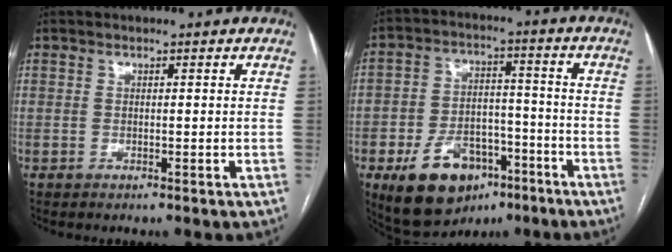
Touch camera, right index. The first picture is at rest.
{"total": 13.3, "force": [-7.1, 8.2, 7.7], "torque": [-0.127, 0.017, -0.107]}